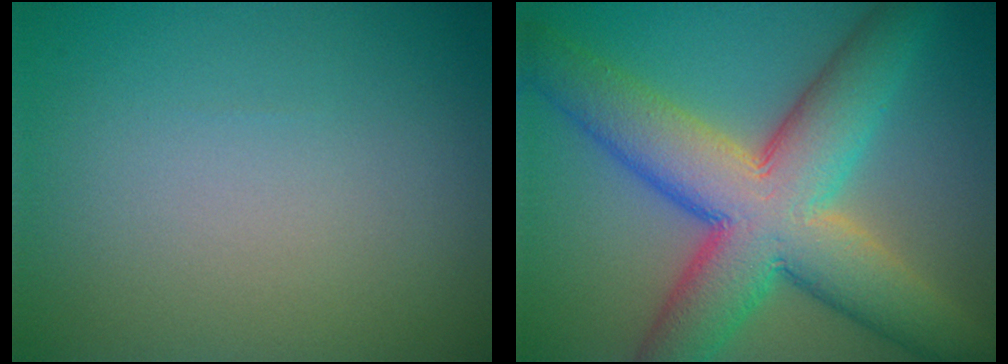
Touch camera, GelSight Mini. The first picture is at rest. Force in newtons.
{"total": 11.7, "press": 11.6, "slide": 0.5}